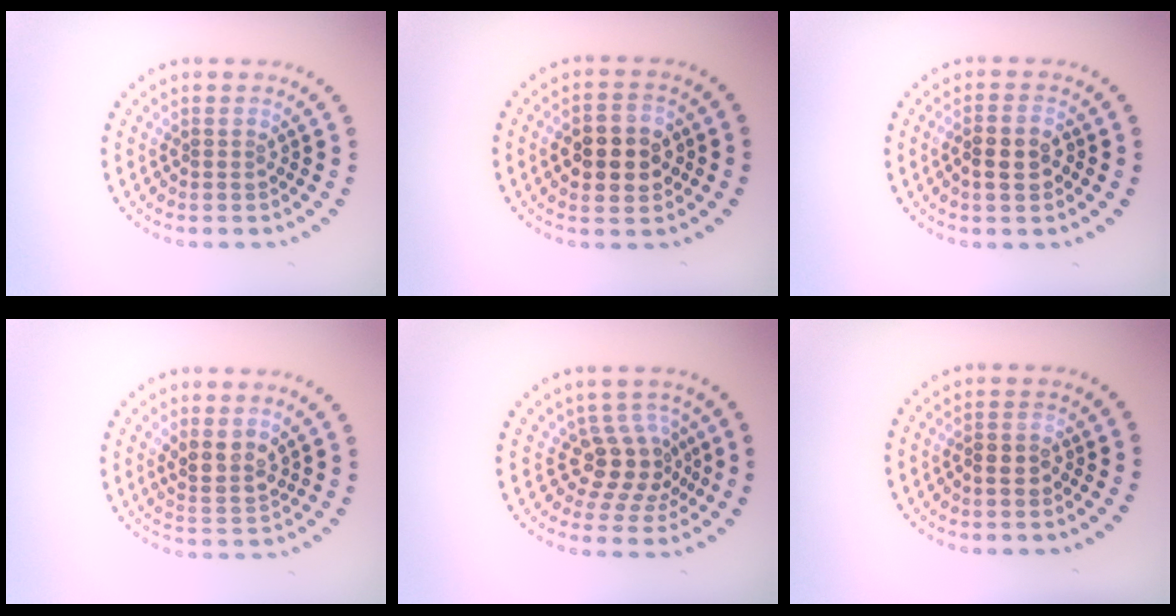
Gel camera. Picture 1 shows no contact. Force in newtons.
{"total": 5.0, "press": 5.0, "slide": 0.2}
{"total": 2.8, "press": 2.7, "slide": 0.6}
{"total": 2.4, "press": 2.2, "slide": 1.1}
{"total": 3.6, "press": 2.7, "slide": 2.5}
{"total": 1.1, "press": 1.0, "slide": 0.5}